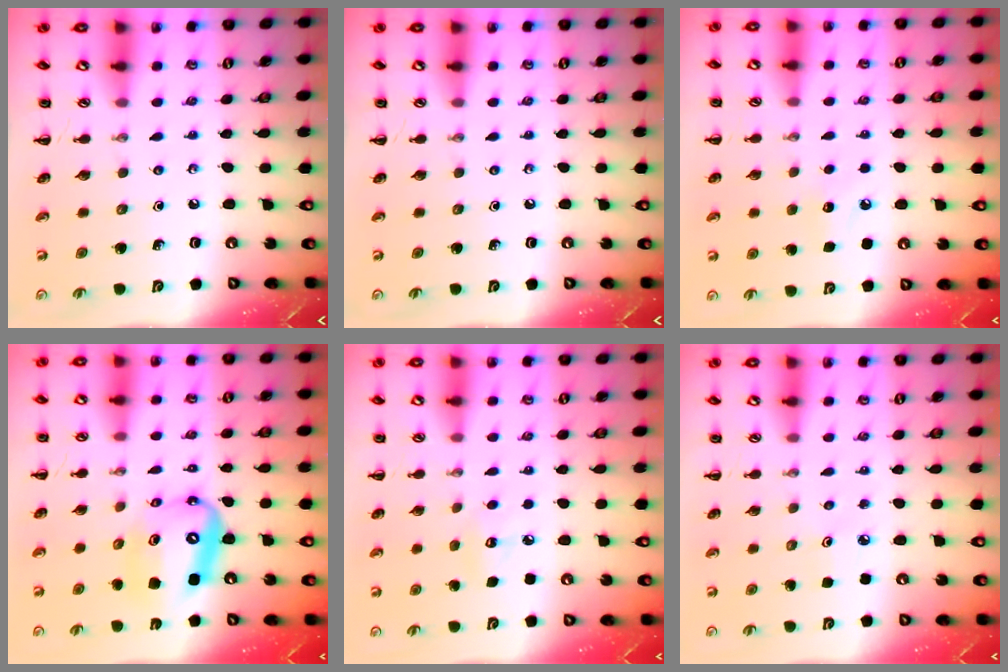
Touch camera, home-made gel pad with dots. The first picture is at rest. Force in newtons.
{"total": 0.0}
{"total": 6.0, "press": 5.8, "slide": 1.6}
{"total": 12.5, "press": 12.1, "slide": 3.1}
{"total": 6.9, "press": 6.6, "slide": 2.0}
{"total": 5.2, "press": 5.0, "slide": 1.5}